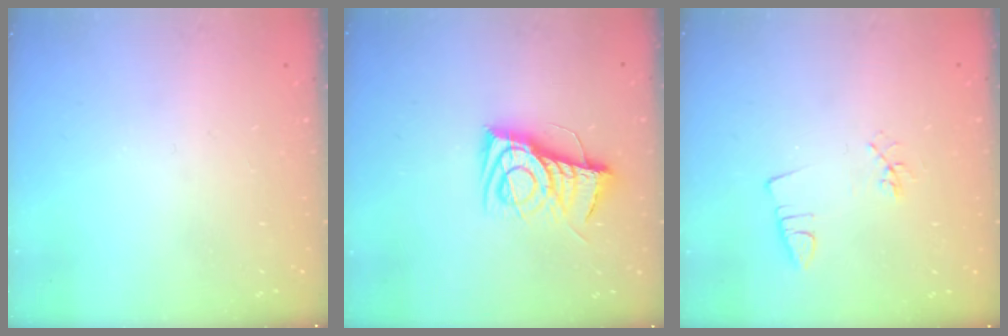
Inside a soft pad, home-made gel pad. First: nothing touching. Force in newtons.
{"total": 14.2, "press": 14.2, "slide": 0.3}
{"total": 3.0, "press": 2.7, "slide": 1.4}